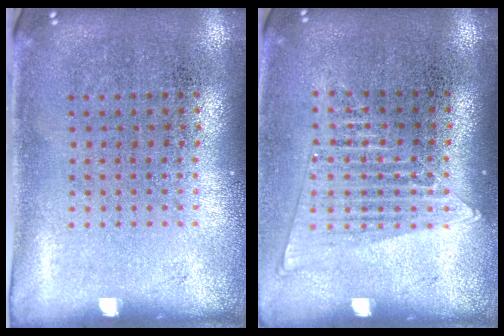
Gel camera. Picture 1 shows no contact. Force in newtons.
{"total": 1.3, "press": 1.2, "slide": 0.5}